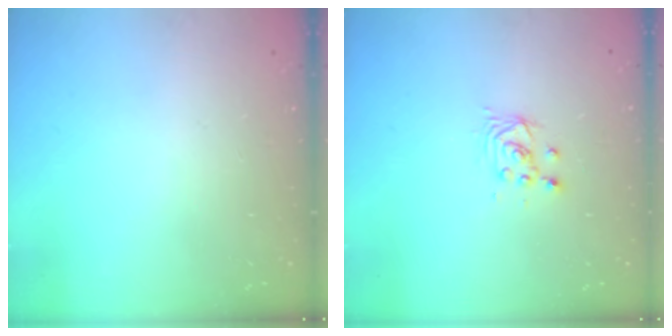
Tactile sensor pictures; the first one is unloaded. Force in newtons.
{"total": 2.6, "press": 2.6, "slide": 0.1}